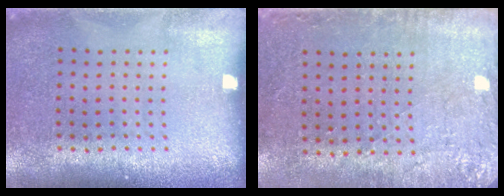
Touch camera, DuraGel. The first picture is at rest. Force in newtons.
{"total": 2.8, "press": 2.3, "slide": 1.6}